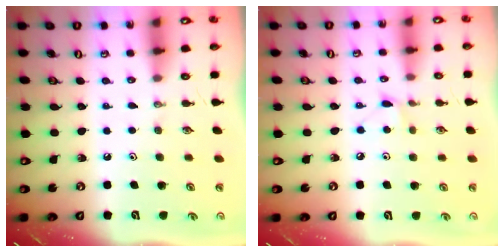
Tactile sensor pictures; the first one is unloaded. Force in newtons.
{"total": 4.8, "press": 4.8, "slide": 0.5}